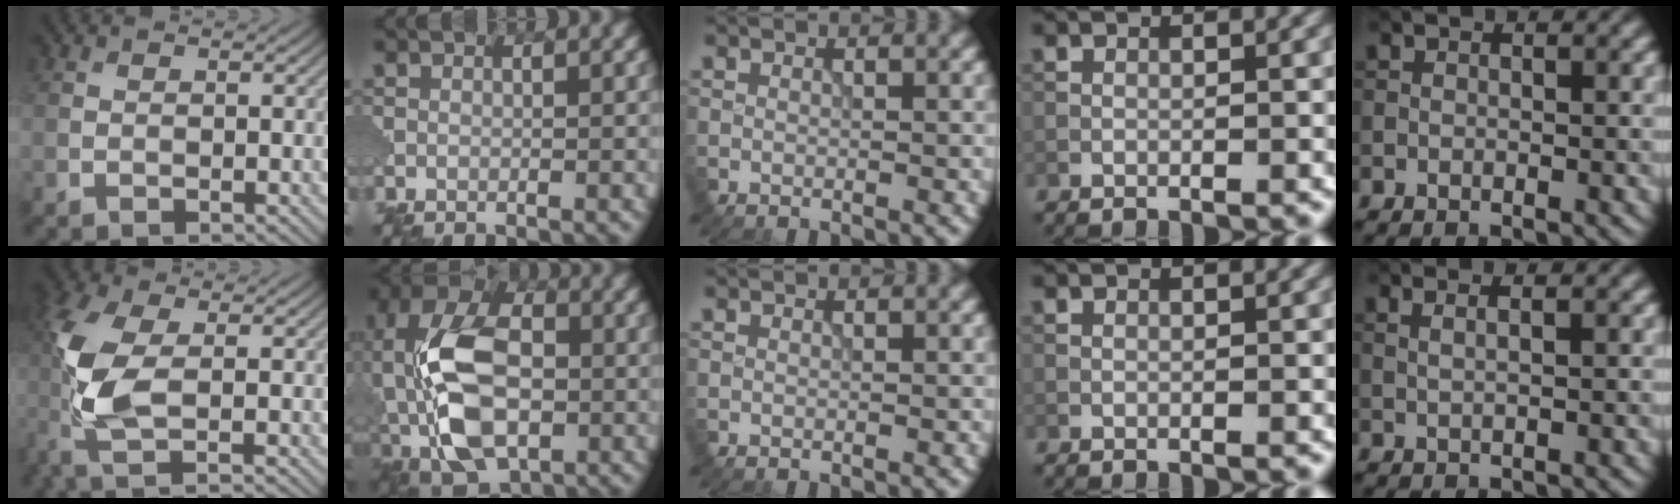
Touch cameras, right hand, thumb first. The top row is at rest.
{"thumb": {"total": 8.6, "force": [-1.2, 3.3, 7.8], "torque": [-0.202, -0.002, -0.035]}, "index": {"total": 13.4, "force": [-2.1, 8.0, 10.5], "torque": [-0.221, 0.006, -0.054]}, "little": {"total": 2.0, "force": [1.1, 0.8, 1.5], "torque": [-0.011, 0.004, -0.005]}}